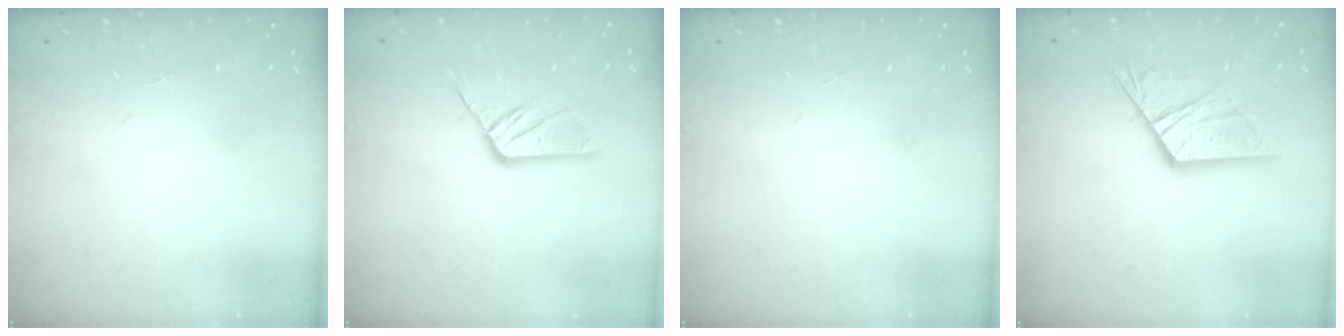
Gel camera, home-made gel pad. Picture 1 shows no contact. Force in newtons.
{"total": 9.1, "press": 9.0, "slide": 0.7}
{"total": 0.0}
{"total": 12.8, "press": 12.7, "slide": 1.1}